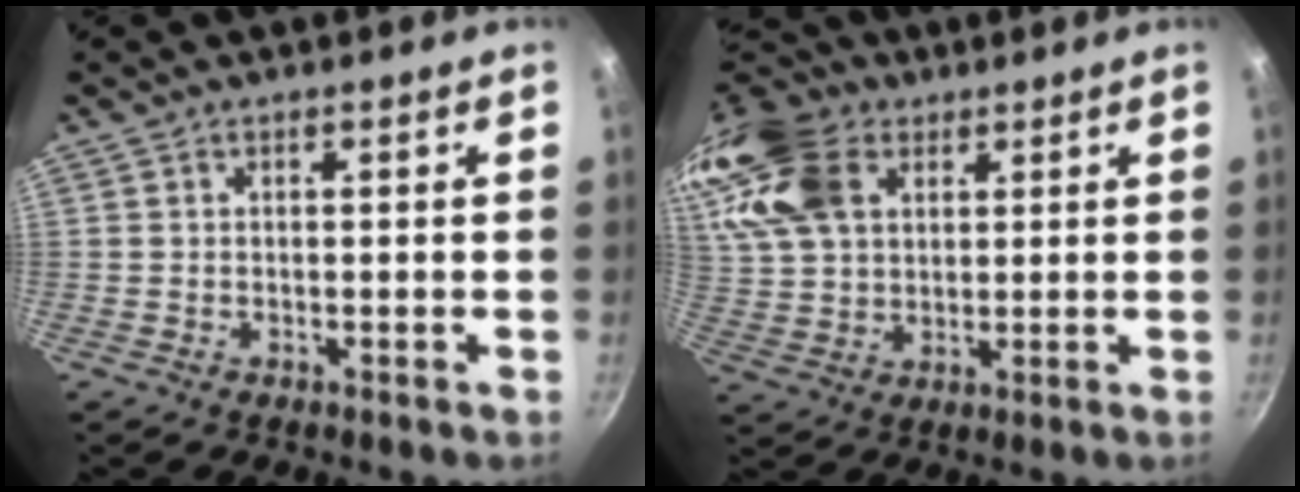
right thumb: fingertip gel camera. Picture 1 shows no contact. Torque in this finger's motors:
{"motor_torque": [0.41, 4.60, 0.81, -0.28, 0.26]}